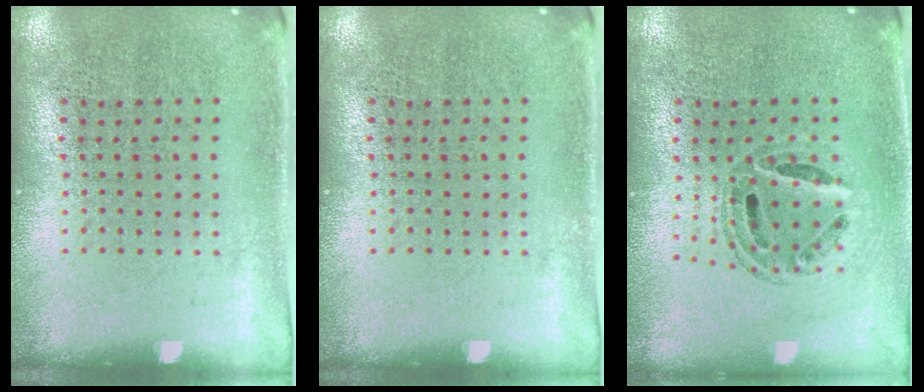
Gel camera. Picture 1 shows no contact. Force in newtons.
{"total": 0.0}
{"total": 0.7, "press": 0.7, "slide": 0.3}